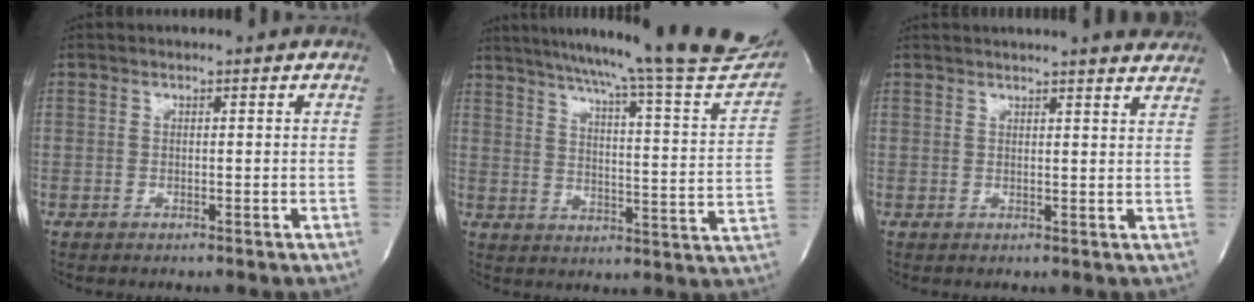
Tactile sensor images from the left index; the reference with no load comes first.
{"total": 27.4, "force": [24.1, 0.9, 13.0], "torque": [-0.199, -0.074, 0.301]}
{"total": 10.4, "force": [9.7, 0.3, 3.8], "torque": [-0.052, 0.003, 0.101]}